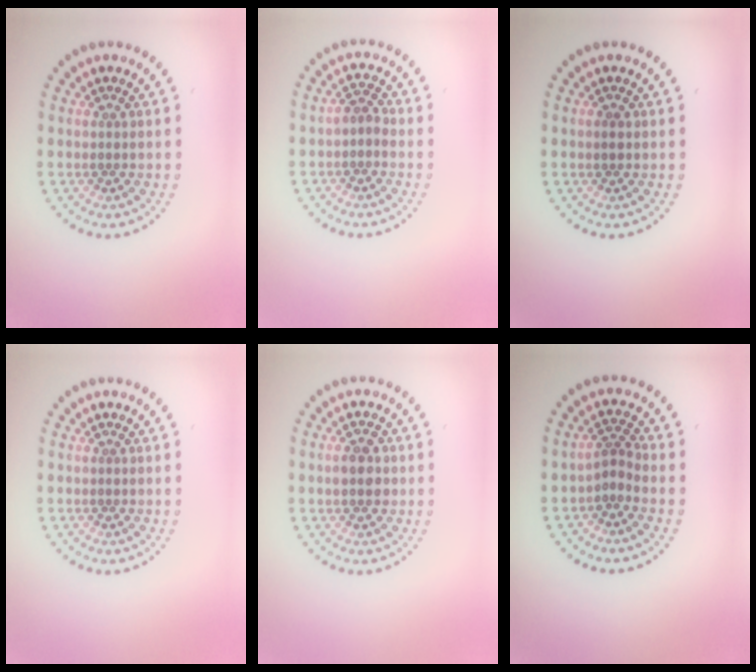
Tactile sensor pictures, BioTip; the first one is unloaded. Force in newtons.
{"total": 1.3, "press": 1.1, "slide": 0.7}
{"total": 0.7, "press": 0.7, "slide": 0.2}
{"total": 0.0}
{"total": 2.7, "press": 2.7, "slide": 0.1}
{"total": 1.9, "press": 1.2, "slide": 1.5}